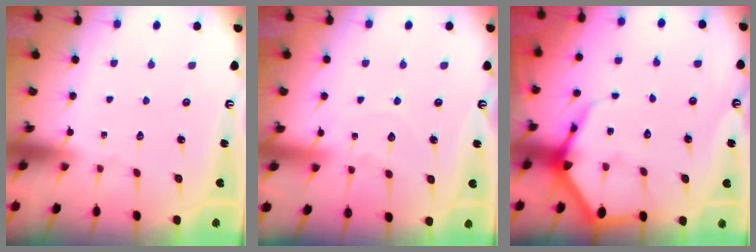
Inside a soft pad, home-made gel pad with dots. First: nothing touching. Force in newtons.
{"total": 7.1, "press": 7.1, "slide": 0.7}
{"total": 6.3, "press": 6.3, "slide": 0.6}